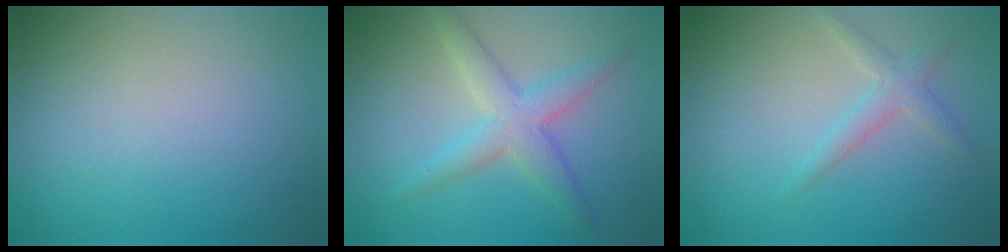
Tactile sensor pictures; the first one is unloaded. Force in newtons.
{"total": 3.7, "press": 3.7, "slide": 0.2}
{"total": 1.9, "press": 1.9, "slide": 0.1}